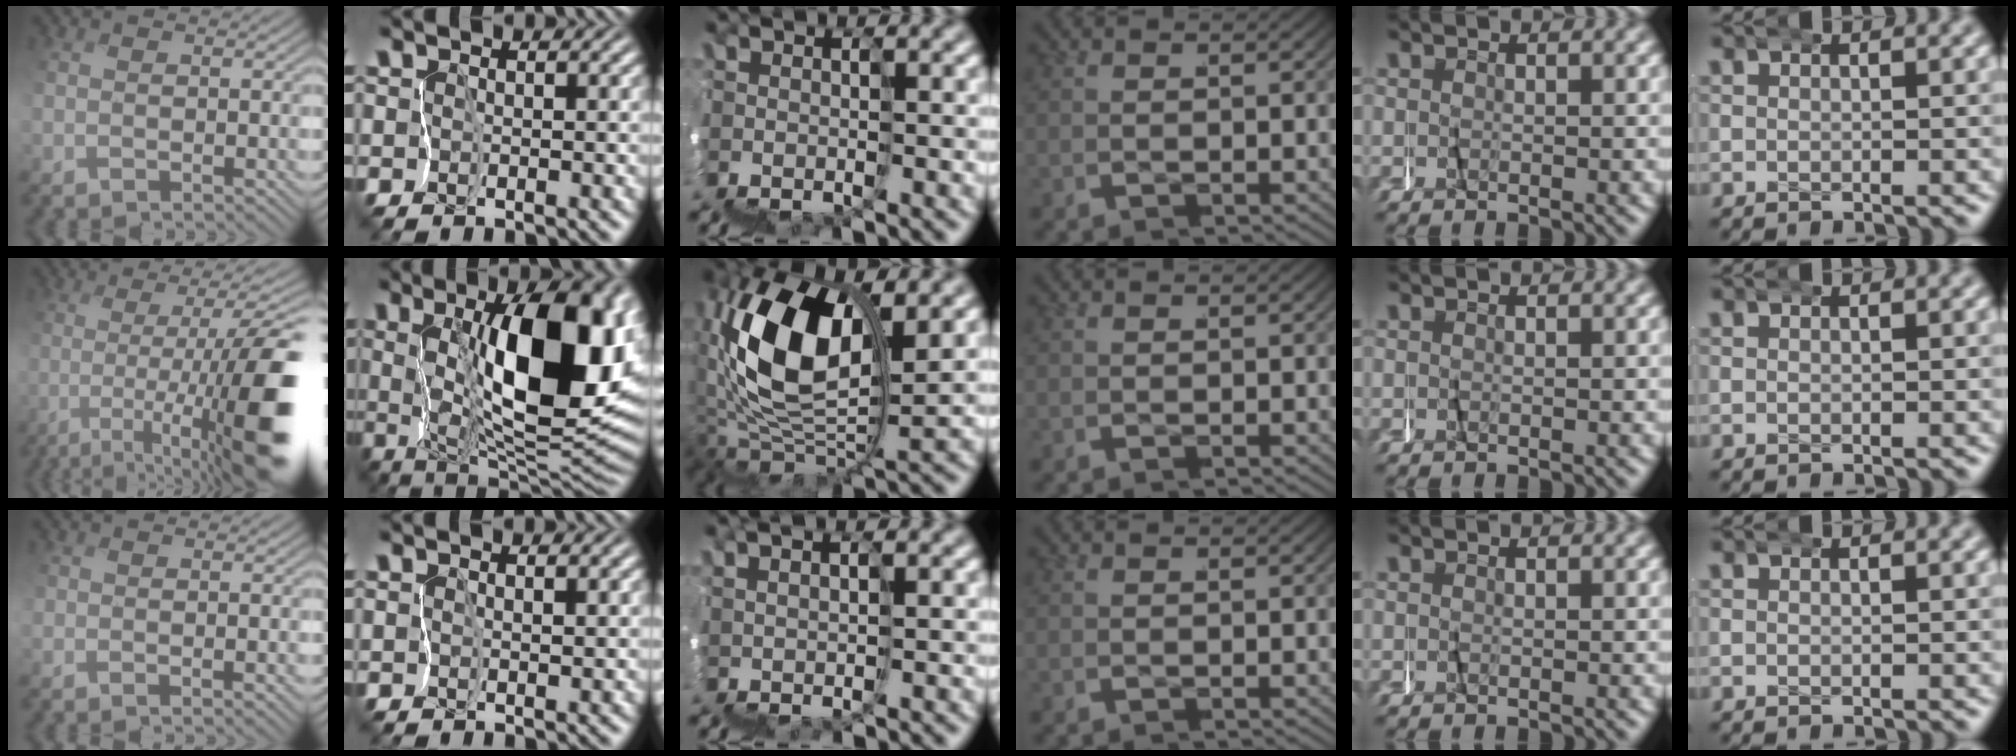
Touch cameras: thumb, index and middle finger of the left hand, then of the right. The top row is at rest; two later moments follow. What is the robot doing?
{"motion": "wrap", "object": "felt sheet"}